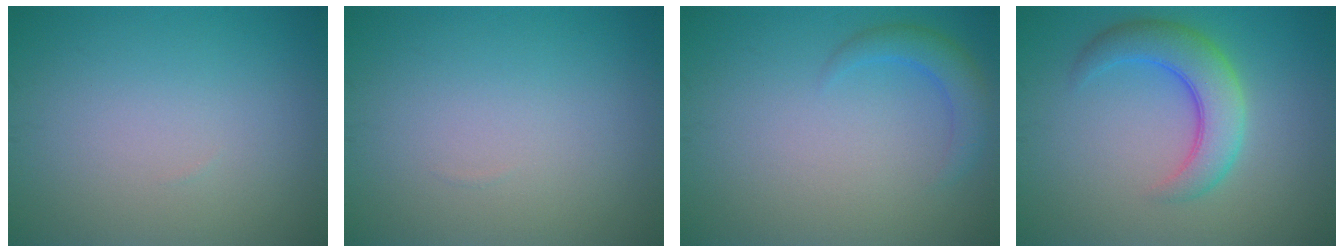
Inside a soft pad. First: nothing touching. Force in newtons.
{"total": 0.0}
{"total": 2.4, "press": 2.4, "slide": 0.2}
{"total": 5.2, "press": 5.2, "slide": 0.1}